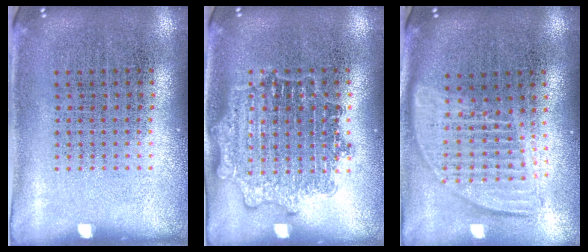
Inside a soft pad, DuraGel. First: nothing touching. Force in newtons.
{"total": 1.5, "press": 1.5, "slide": 0.2}
{"total": 1.8, "press": 1.6, "slide": 1.0}